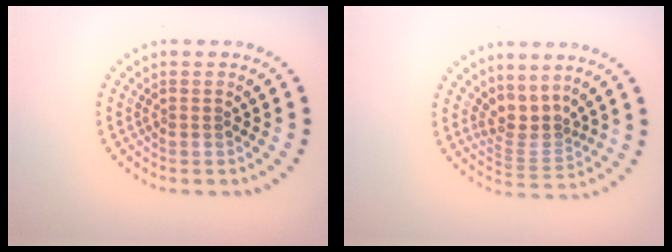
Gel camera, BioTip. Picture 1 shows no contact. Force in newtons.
{"total": 2.9, "press": 1.9, "slide": 2.2}